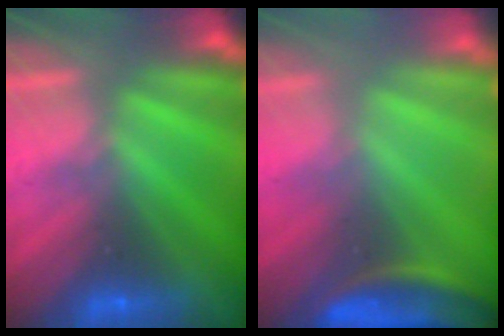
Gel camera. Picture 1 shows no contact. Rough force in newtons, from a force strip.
{"total": 3.8}